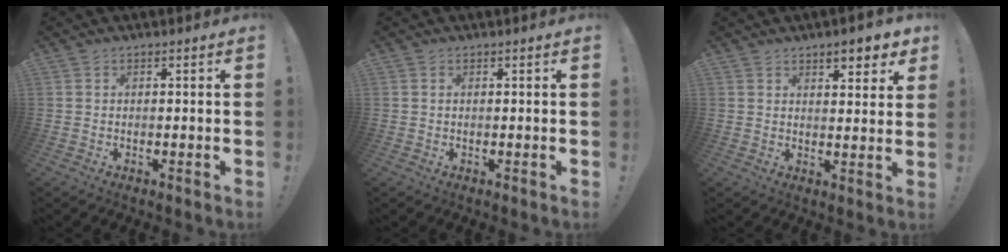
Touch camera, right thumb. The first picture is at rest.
{"total": 0.7, "force": [0.2, 0.4, 0.5], "torque": [-0.010, 0.004, 0.003]}
{"total": 6.7, "force": [4.6, 2.1, 4.4], "torque": [-0.044, -0.027, 0.075]}